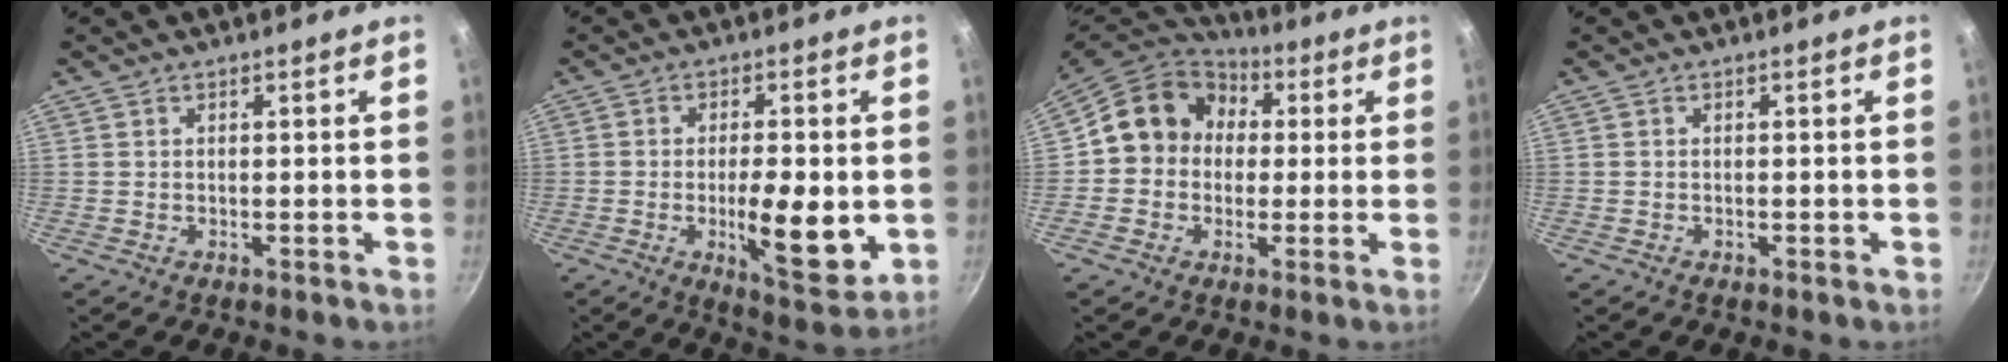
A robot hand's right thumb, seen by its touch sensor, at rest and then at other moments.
{"total": 11.8, "force": [-1.9, 4.1, 11.0], "torque": [-0.160, -0.011, -0.022]}
{"total": 13.3, "force": [1.4, 11.8, 6.0], "torque": [-0.065, 0.033, 0.002]}
{"total": 0.6, "force": [-0.4, 0.4, 0.3], "torque": [-0.001, 0.001, -0.006]}